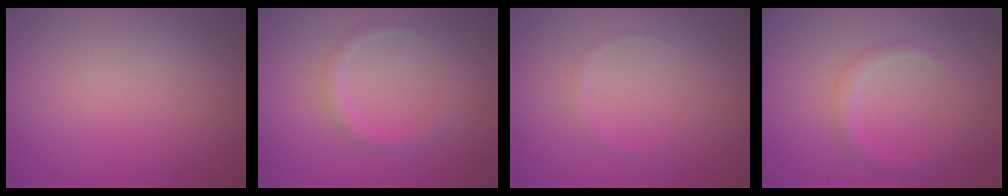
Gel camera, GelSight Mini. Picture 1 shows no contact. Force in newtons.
{"total": 1.5, "press": 1.5, "slide": 0.1}
{"total": 0.6, "press": 0.6, "slide": 0.0}
{"total": 1.5, "press": 1.5, "slide": 0.1}